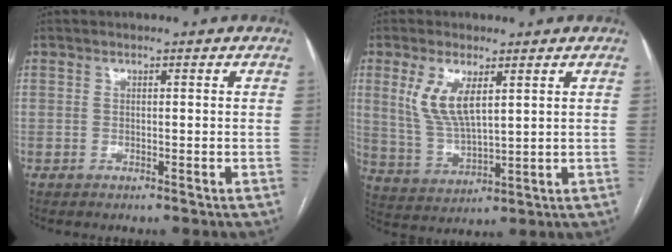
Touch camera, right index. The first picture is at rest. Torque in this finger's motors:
{"motor_torque": [0.26, 0.11, 0.24, 0.11]}